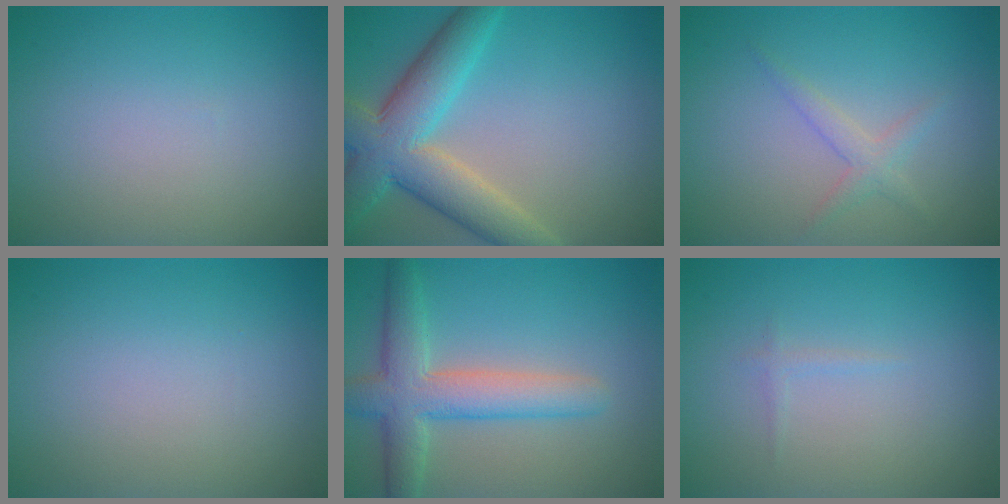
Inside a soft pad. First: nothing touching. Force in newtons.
{"total": 7.9, "press": 7.9, "slide": 0.4}
{"total": 1.6, "press": 1.6, "slide": 0.1}
{"total": 0.0}
{"total": 5.7, "press": 5.7, "slide": 0.2}
{"total": 0.6, "press": 0.6, "slide": 0.0}